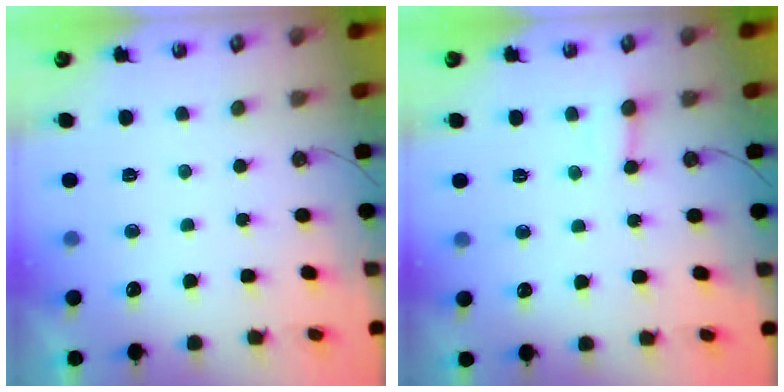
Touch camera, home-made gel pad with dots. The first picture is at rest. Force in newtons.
{"total": 2.6, "press": 2.6, "slide": 0.1}